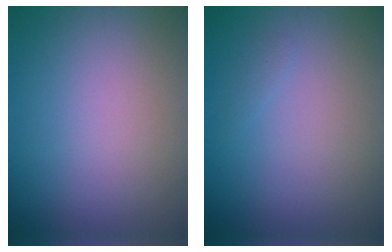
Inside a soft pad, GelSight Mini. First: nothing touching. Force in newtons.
{"total": 0.5, "press": 0.5, "slide": 0.1}